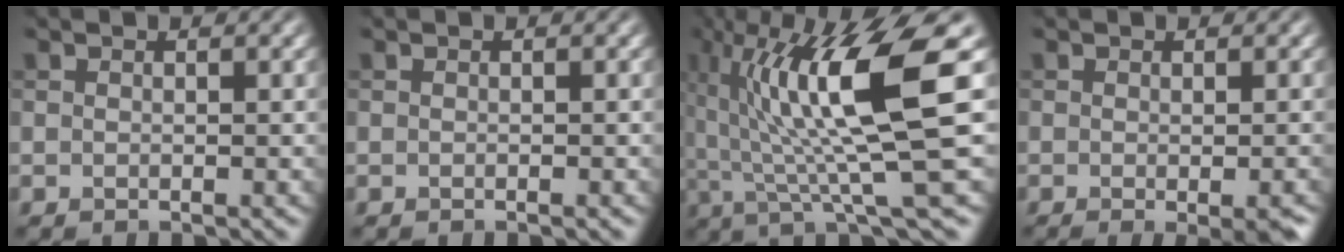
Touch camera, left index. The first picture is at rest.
{"total": 0.0}
{"total": 12.2, "force": [2.8, 2.2, 11.7], "torque": [-0.184, 0.001, 0.052]}
{"total": 4.5, "force": [-1.8, 1.1, 4.0], "torque": [-0.046, -0.010, -0.015]}